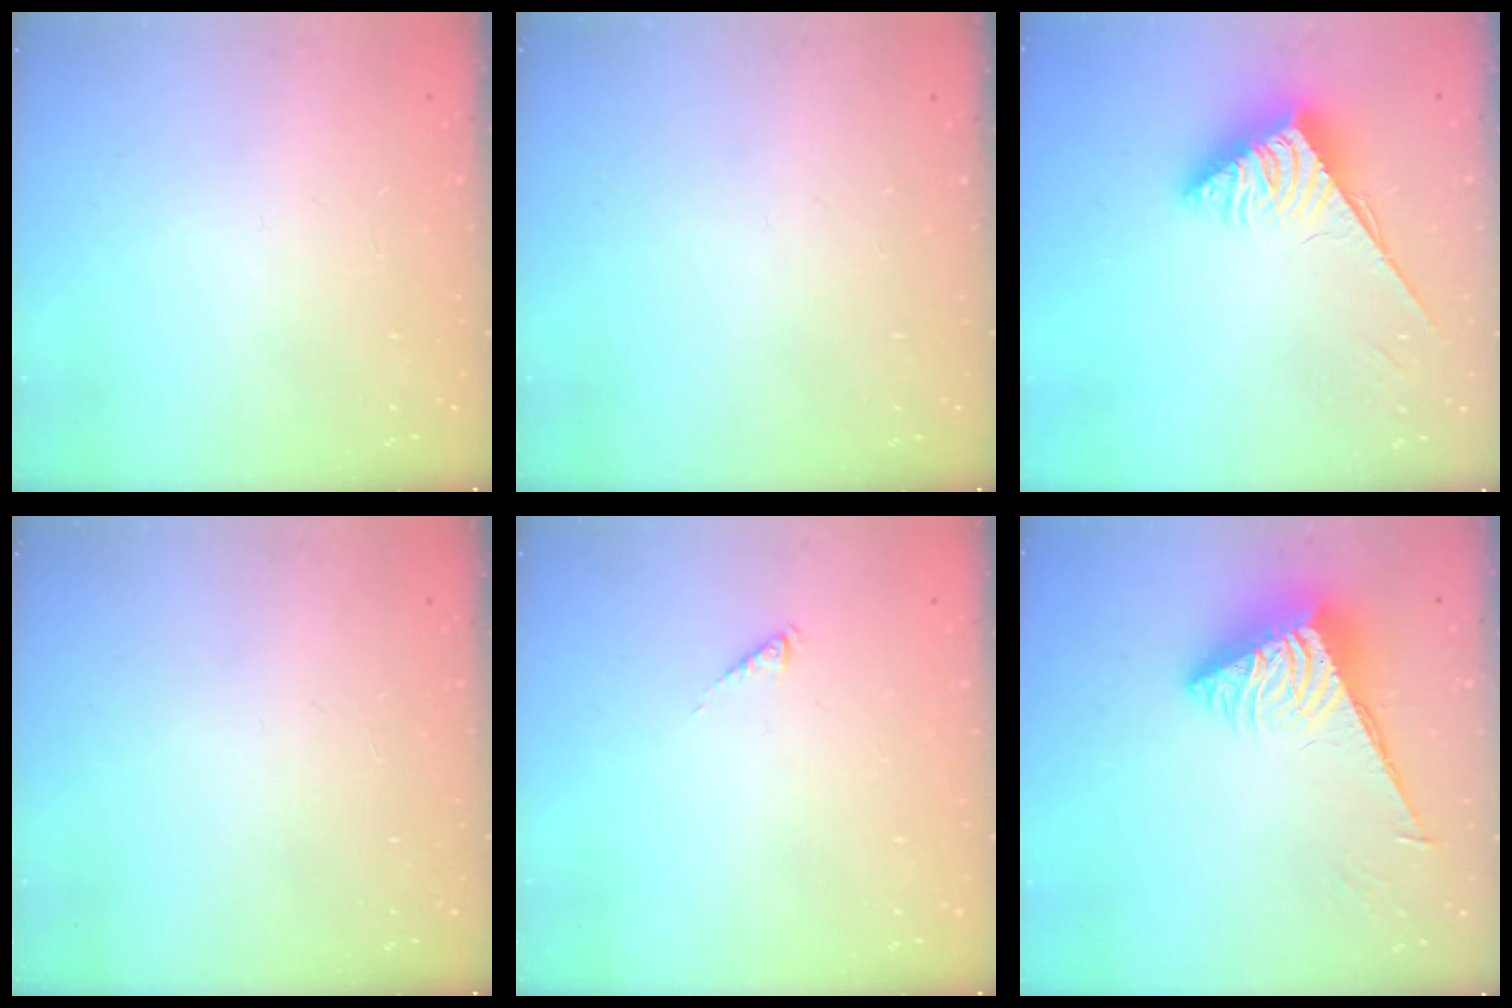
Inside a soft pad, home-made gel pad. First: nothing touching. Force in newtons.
{"total": 0.0}
{"total": 3.9, "press": 3.9, "slide": 0.5}
{"total": 0.0}
{"total": 0.0}
{"total": 7.3, "press": 7.3, "slide": 0.7}